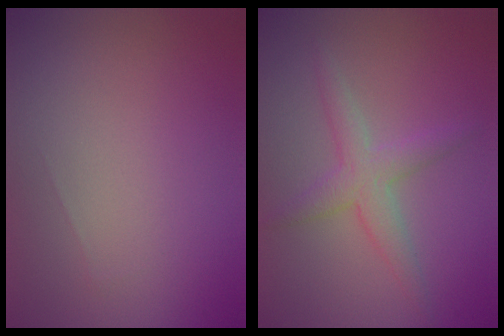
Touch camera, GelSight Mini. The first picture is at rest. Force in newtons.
{"total": 2.7, "press": 2.7, "slide": 0.1}